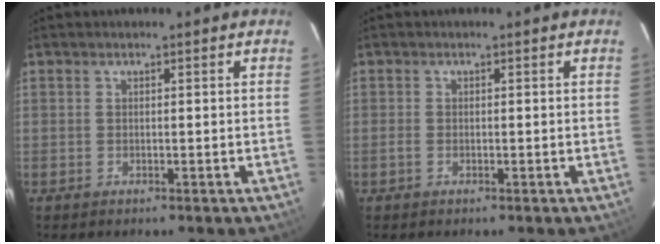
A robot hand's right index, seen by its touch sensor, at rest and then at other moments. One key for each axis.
{"total": 0.9, "fx": -0.5, "fy": 0.4, "fz": 0.5, "tx": -0.011, "ty": -0.001, "tz": -0.011}